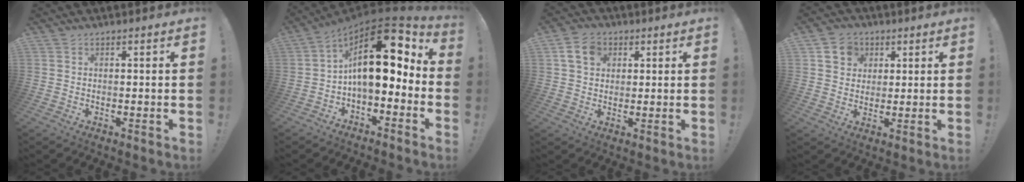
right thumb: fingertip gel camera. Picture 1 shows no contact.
{"total": 18.7, "force": [3.8, 8.4, 16.3], "torque": [-0.272, -0.020, 0.063]}
{"total": 7.7, "force": [3.1, 6.1, 3.4], "torque": [-0.049, -0.005, 0.062]}
{"total": 7.6, "force": [3.0, 6.6, 2.3], "torque": [-0.034, -0.009, 0.062]}